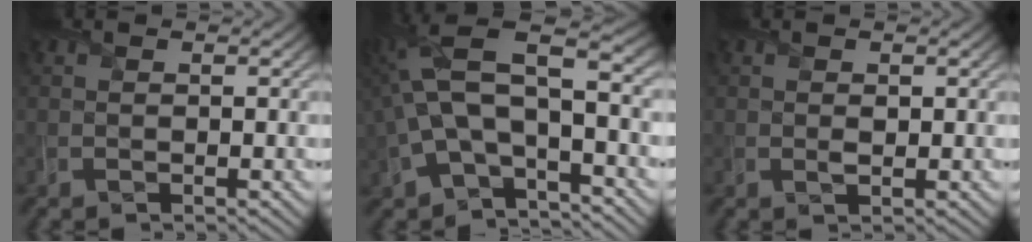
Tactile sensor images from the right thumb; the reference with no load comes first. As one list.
[{"total": 12.3, "force": [-1.2, 6.2, 10.6], "torque": [-0.234, 0.002, -0.029]}, {"total": 0.7, "force": [-0.1, 0.0, 0.7], "torque": [-0.012, -0.003, 0.000]}]